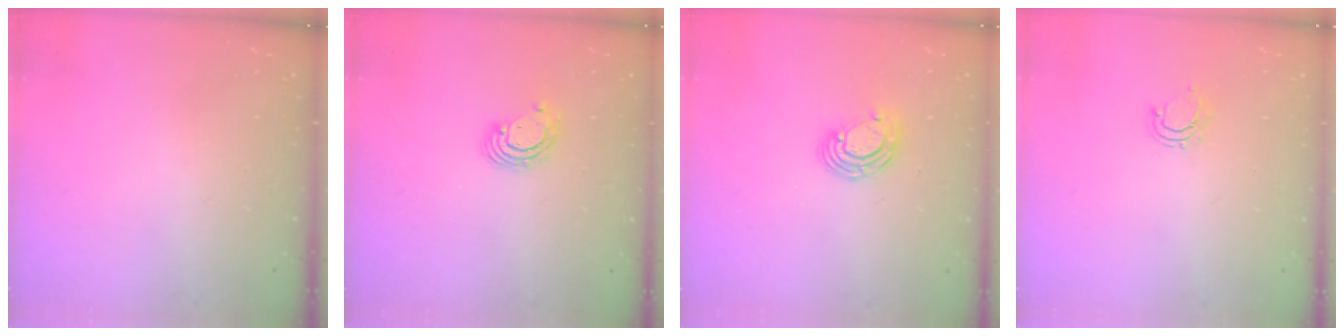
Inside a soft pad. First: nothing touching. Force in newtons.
{"total": 4.6, "press": 4.6, "slide": 0.2}
{"total": 6.5, "press": 6.4, "slide": 0.8}
{"total": 4.9, "press": 4.8, "slide": 0.9}